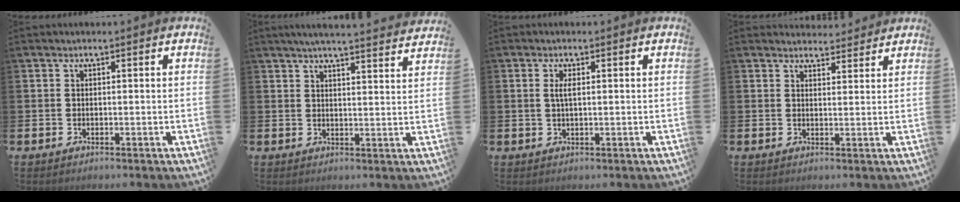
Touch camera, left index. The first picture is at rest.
{"total": 5.0, "force": [4.8, -0.5, 1.2], "torque": [-0.025, -0.028, 0.083]}
{"total": 1.7, "force": [0.5, 0.5, 1.6], "torque": [-0.032, 0.003, 0.007]}
{"total": 3.0, "force": [2.9, 0.6, -0.2], "torque": [0.006, -0.017, 0.051]}